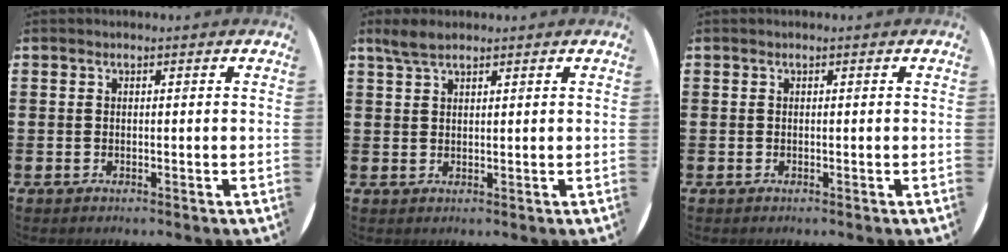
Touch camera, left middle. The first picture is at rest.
{"total": 2.9, "force": [2.3, 0.8, 1.5], "torque": [-0.035, 0.005, 0.042]}
{"total": 0.0}